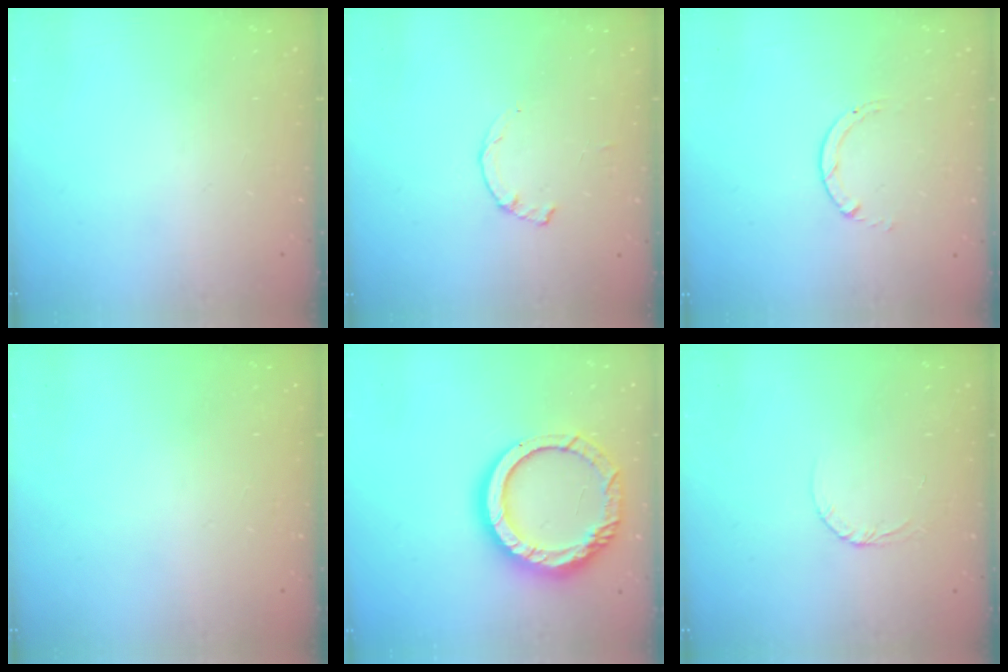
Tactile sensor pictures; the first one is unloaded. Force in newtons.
{"total": 1.2, "press": 1.2, "slide": 0.3}
{"total": 0.6, "press": 0.5, "slide": 0.1}
{"total": 2.5, "press": 2.5, "slide": 0.2}
{"total": 17.4, "press": 17.3, "slide": 1.6}
{"total": 3.5, "press": 3.5, "slide": 0.3}